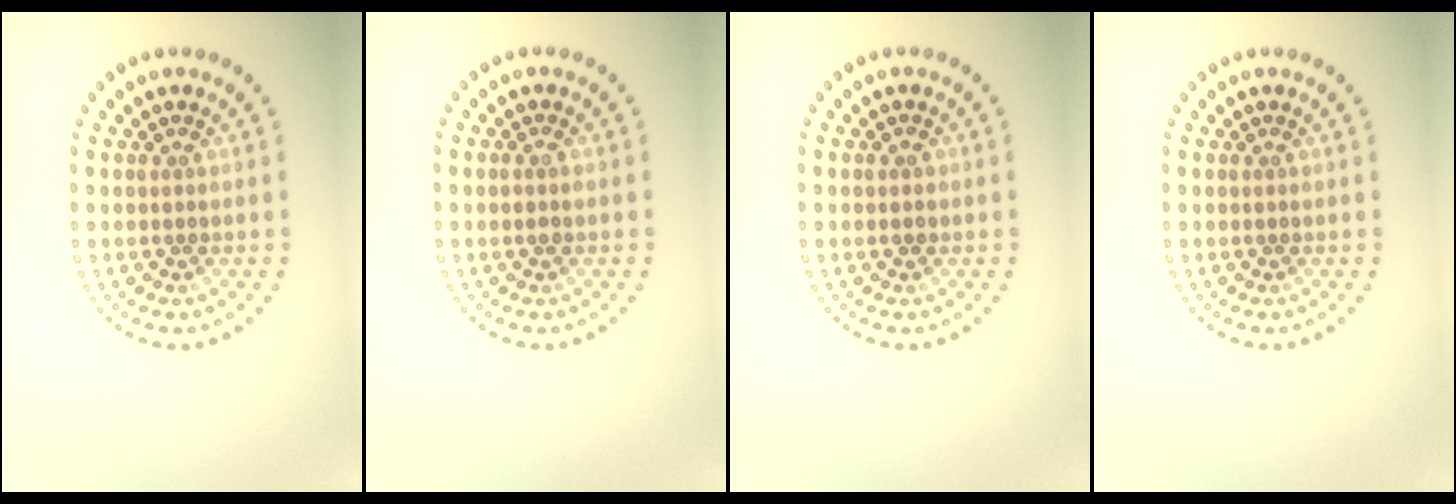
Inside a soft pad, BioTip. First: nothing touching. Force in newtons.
{"total": 0.9, "press": 0.8, "slide": 0.3}
{"total": 1.0, "press": 1.0, "slide": 0.2}
{"total": 0.0}